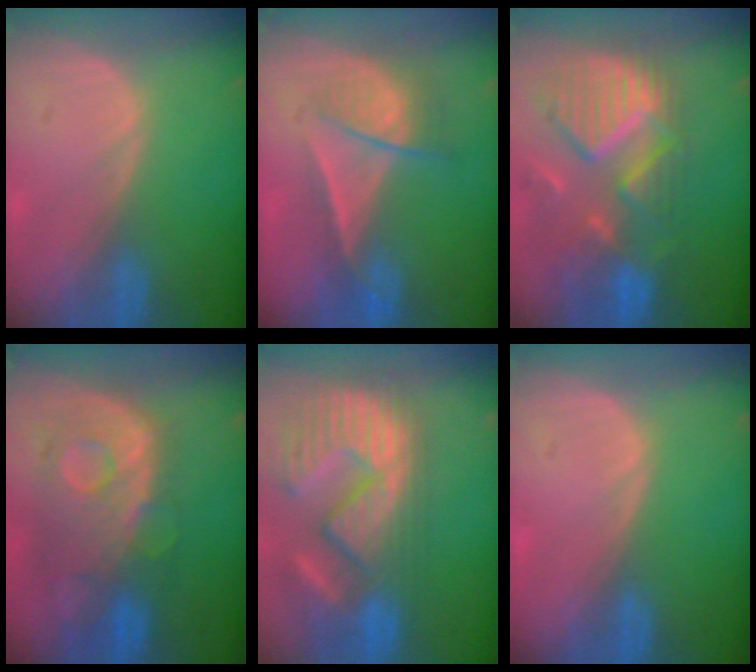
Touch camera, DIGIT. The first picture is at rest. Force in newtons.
{"total": 7.1, "press": 6.1, "slide": 3.6}
{"total": 12.1, "press": 10.5, "slide": 6.0}
{"total": 11.3, "press": 9.8, "slide": 5.7}
{"total": 14.7, "press": 12.3, "slide": 8.1}
{"total": 0.0}